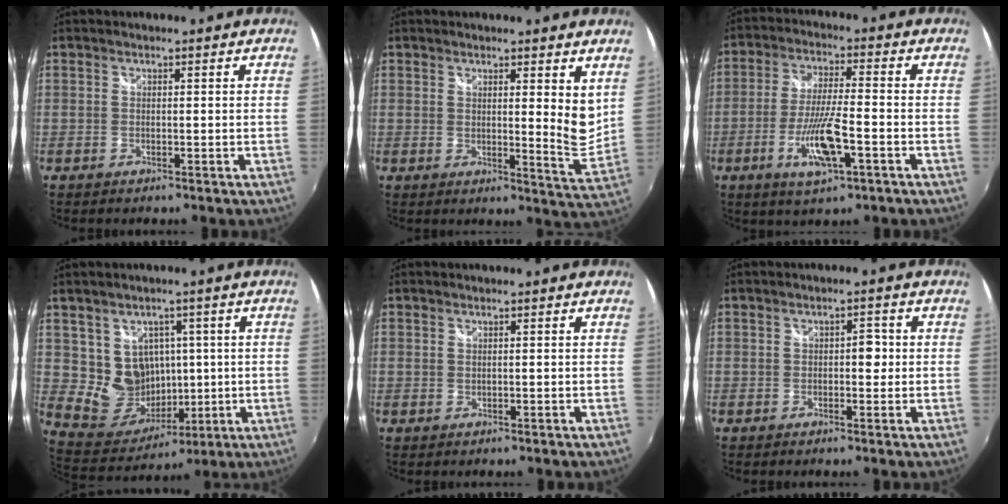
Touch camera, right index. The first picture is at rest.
{"total": 7.4, "force": [4.3, 1.1, 5.9], "torque": [-0.066, -0.013, 0.058]}
{"total": 10.5, "force": [-4.2, 2.1, 9.4], "torque": [-0.188, -0.012, -0.076]}
{"total": 10.4, "force": [1.6, 9.8, 3.2], "torque": [-0.072, 0.002, 0.049]}
{"total": 0.0}
{"total": 2.2, "force": [-0.2, 1.5, 1.6], "torque": [-0.022, 0.006, -0.004]}